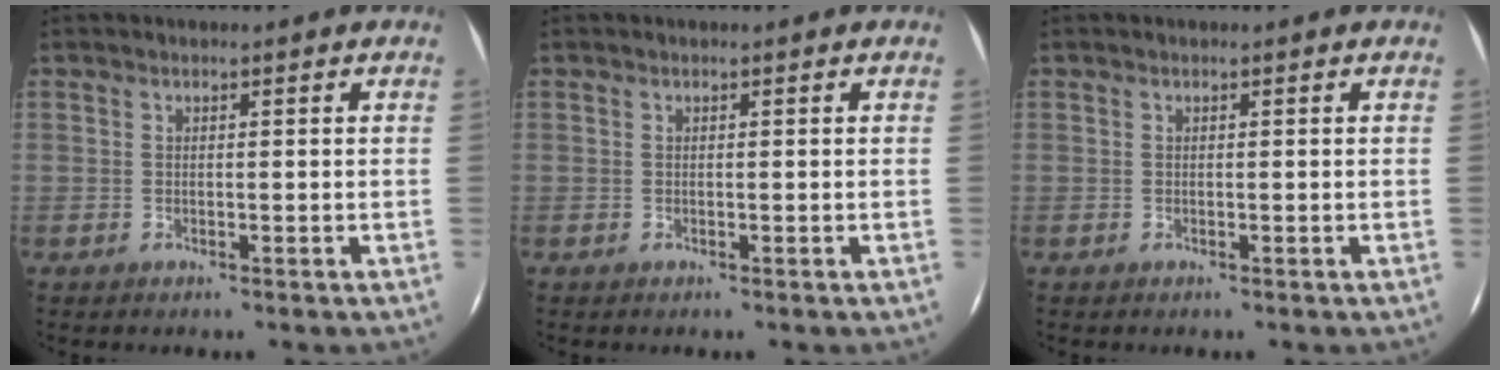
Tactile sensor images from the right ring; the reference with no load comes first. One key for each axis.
{"total": 0.0}
{"total": 0.0}